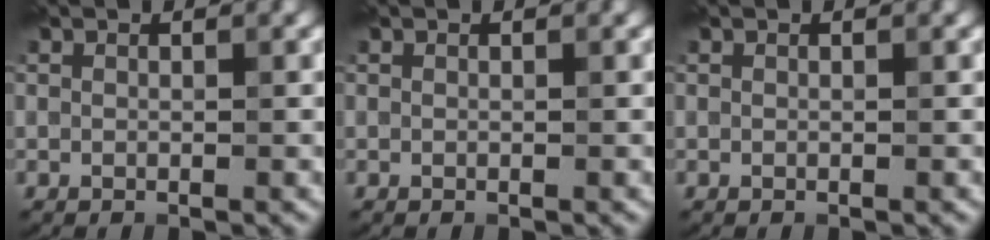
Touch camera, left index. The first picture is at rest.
{"total": 0.0}
{"total": 0.0}